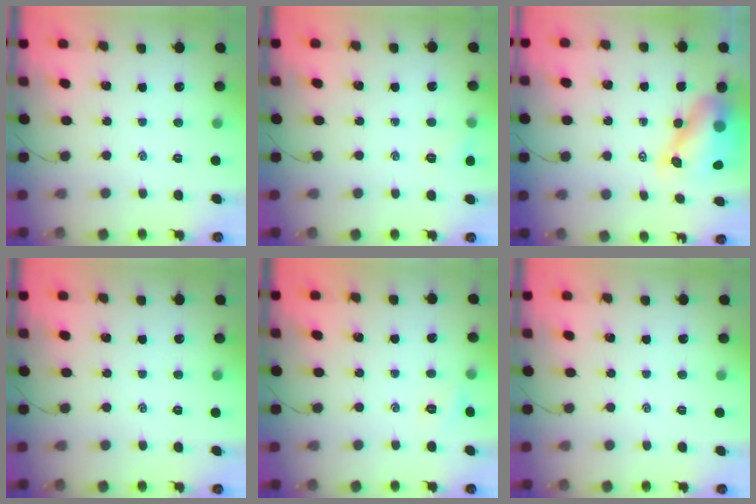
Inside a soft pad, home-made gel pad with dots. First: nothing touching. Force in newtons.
{"total": 5.0, "press": 4.7, "slide": 1.5}
{"total": 10.4, "press": 10.0, "slide": 3.1}
{"total": 0.0}
{"total": 2.6, "press": 2.6, "slide": 0.6}
{"total": 0.0}